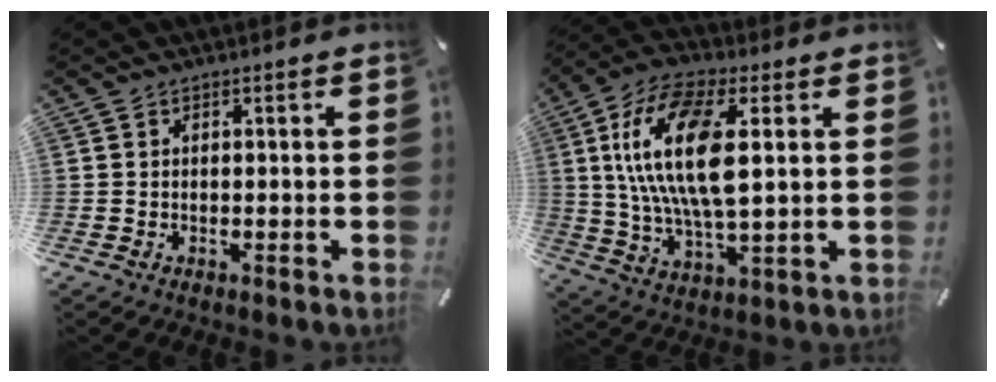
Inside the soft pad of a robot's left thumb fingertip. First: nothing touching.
{"total": 17.8, "force": [4.1, 7.6, 15.6], "torque": [-0.324, -0.006, 0.066]}